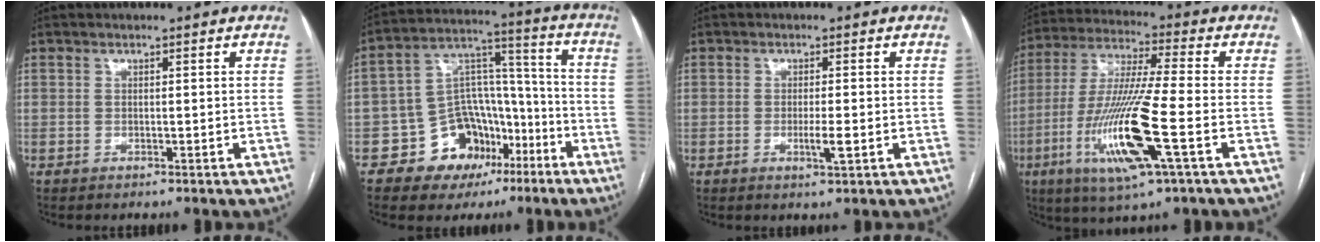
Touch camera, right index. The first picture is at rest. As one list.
[{"total": 12.8, "force": [-6.5, 9.5, 5.5], "torque": [-0.077, 0.053, -0.098]}, {"total": 2.8, "force": [-0.7, 0.4, 2.7], "torque": [-0.048, -0.003, -0.011]}, {"total": 17.0, "force": [-5.6, 0.6, 16.0], "torque": [-0.333, -0.022, -0.103]}]